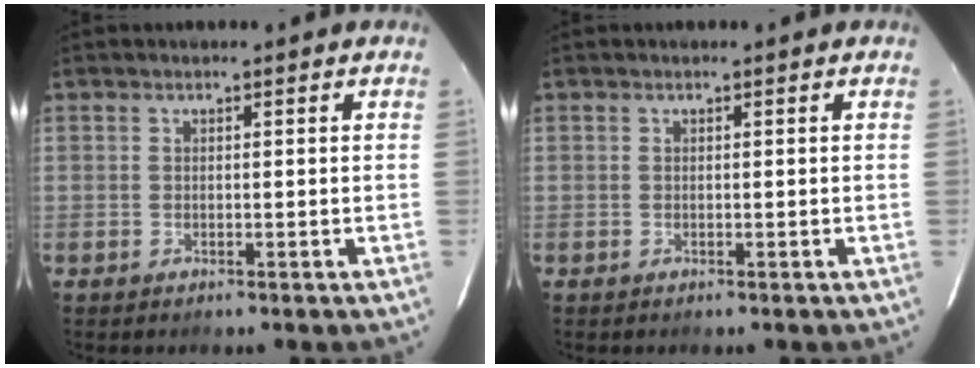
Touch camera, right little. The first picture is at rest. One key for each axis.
{"total": 0.0}